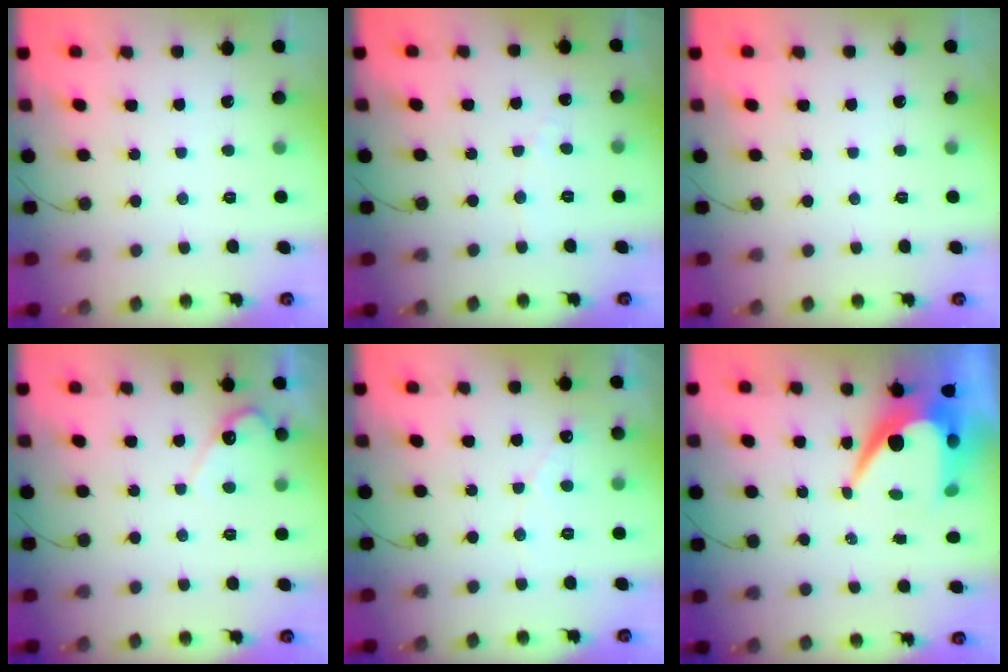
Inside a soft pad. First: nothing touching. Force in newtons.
{"total": 2.4, "press": 2.4, "slide": 0.2}
{"total": 0.0}
{"total": 4.6, "press": 4.6, "slide": 0.4}
{"total": 3.0, "press": 3.0, "slide": 0.1}
{"total": 11.8, "press": 11.8, "slide": 1.0}